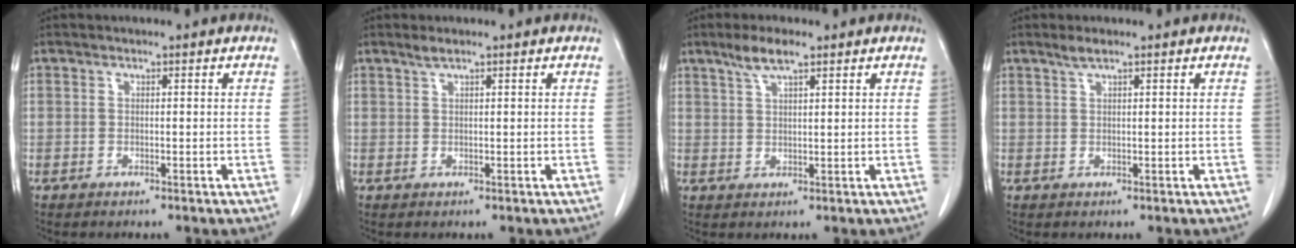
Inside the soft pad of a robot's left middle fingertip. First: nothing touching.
{"total": 1.1, "force": [0.9, -0.1, 0.6], "torque": [-0.017, 0.003, 0.021]}
{"total": 4.2, "force": [3.0, 0.6, 3.0], "torque": [-0.065, 0.006, 0.059]}
{"total": 1.5, "force": [1.2, 0.0, 1.0], "torque": [-0.023, 0.003, 0.026]}